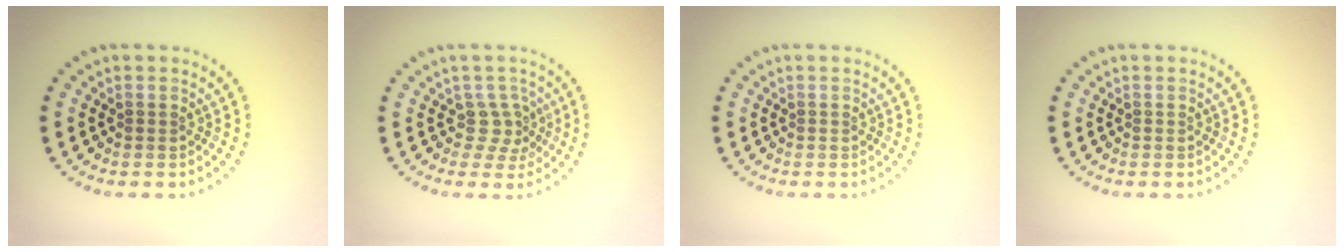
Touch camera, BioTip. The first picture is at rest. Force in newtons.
{"total": 2.3, "press": 1.7, "slide": 1.6}
{"total": 0.0}
{"total": 0.0}